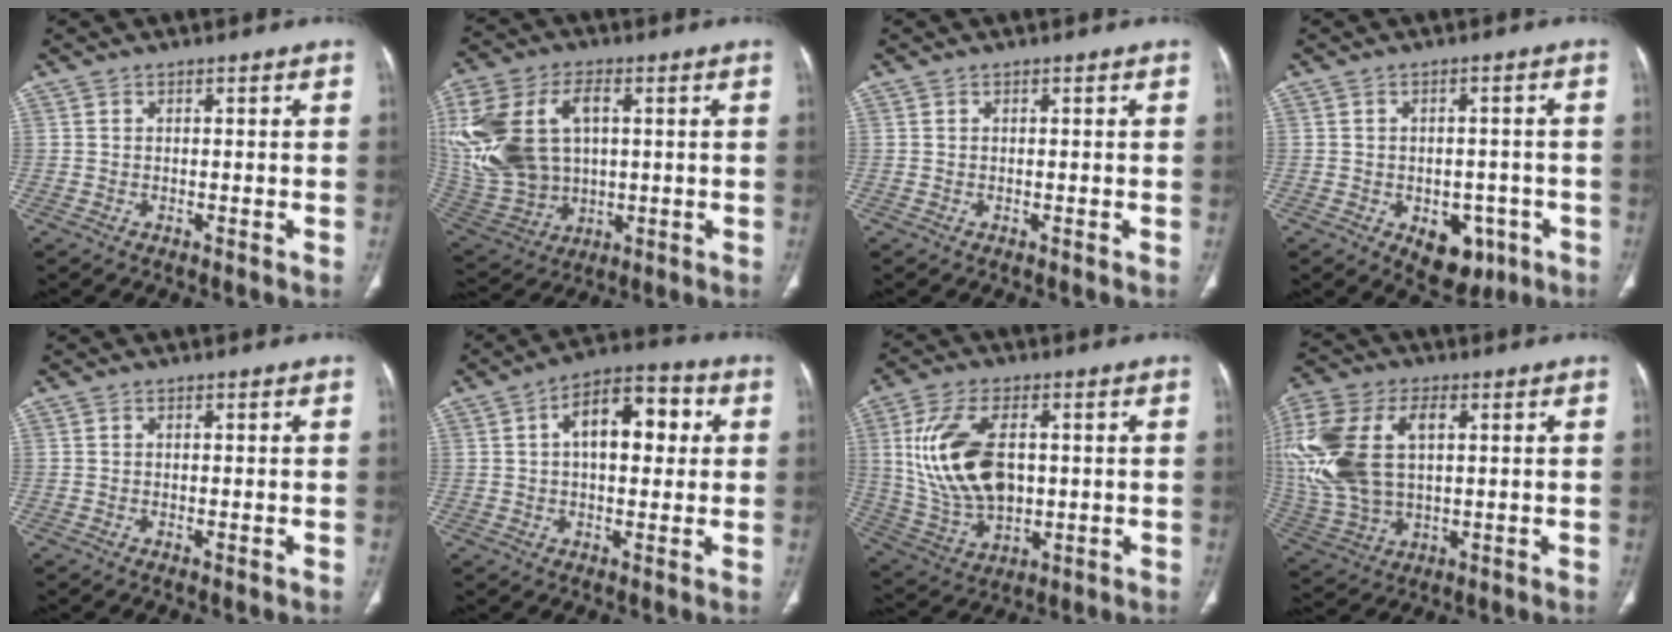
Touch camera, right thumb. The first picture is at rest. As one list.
[{"total": 23.8, "force": [3.8, 16.0, 17.2], "torque": [-0.393, 0.008, 0.091]}, {"total": 0.0}, {"total": 8.8, "force": [-3.6, 5.7, 5.6], "torque": [-0.041, 0.016, -0.034]}, {"total": 0.6, "force": [-0.1, 0.2, 0.5], "torque": [-0.013, -0.004, -0.002]}, {"total": 12.8, "force": [2.8, 6.8, 10.4], "torque": [-0.135, 0.025, 0.037]}, {"total": 17.1, "force": [2.2, 10.0, 13.7], "torque": [-0.262, -0.005, 0.054]}, {"total": 22.4, "force": [3.8, 13.5, 17.5], "torque": [-0.412, 0.002, 0.076]}]